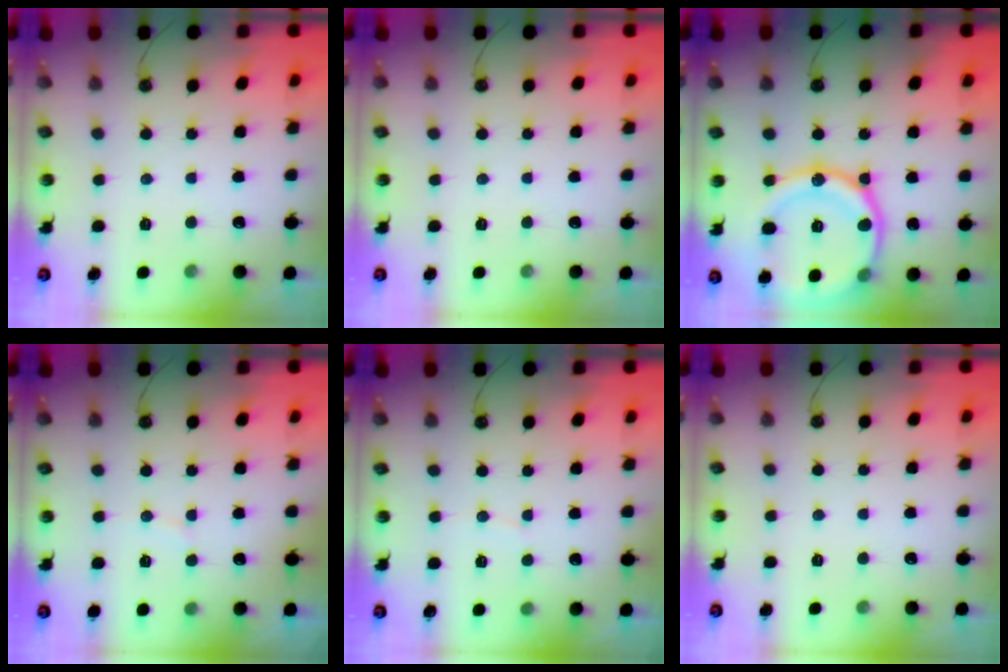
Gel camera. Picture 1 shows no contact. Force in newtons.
{"total": 0.0}
{"total": 21.5, "press": 21.4, "slide": 2.0}
{"total": 3.3, "press": 3.3, "slide": 0.4}
{"total": 3.4, "press": 3.4, "slide": 0.3}
{"total": 0.0}